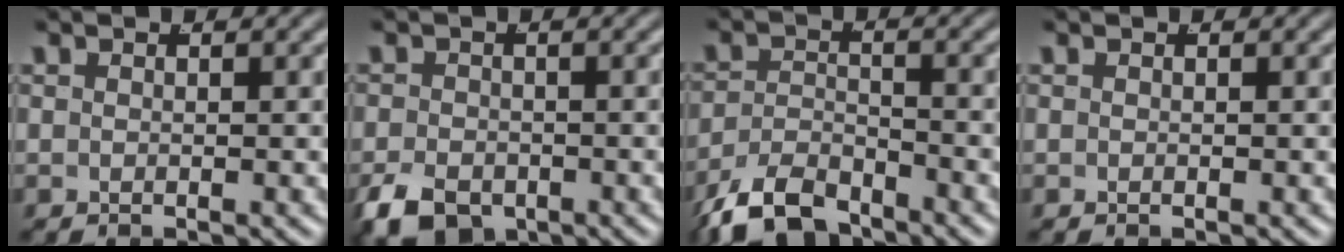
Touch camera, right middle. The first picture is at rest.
{"total": 4.7, "force": [-3.4, 2.5, 2.0], "torque": [-0.028, -0.024, -0.050]}
{"total": 6.5, "force": [-5.3, 2.8, 2.5], "torque": [-0.044, -0.018, -0.084]}
{"total": 0.0}